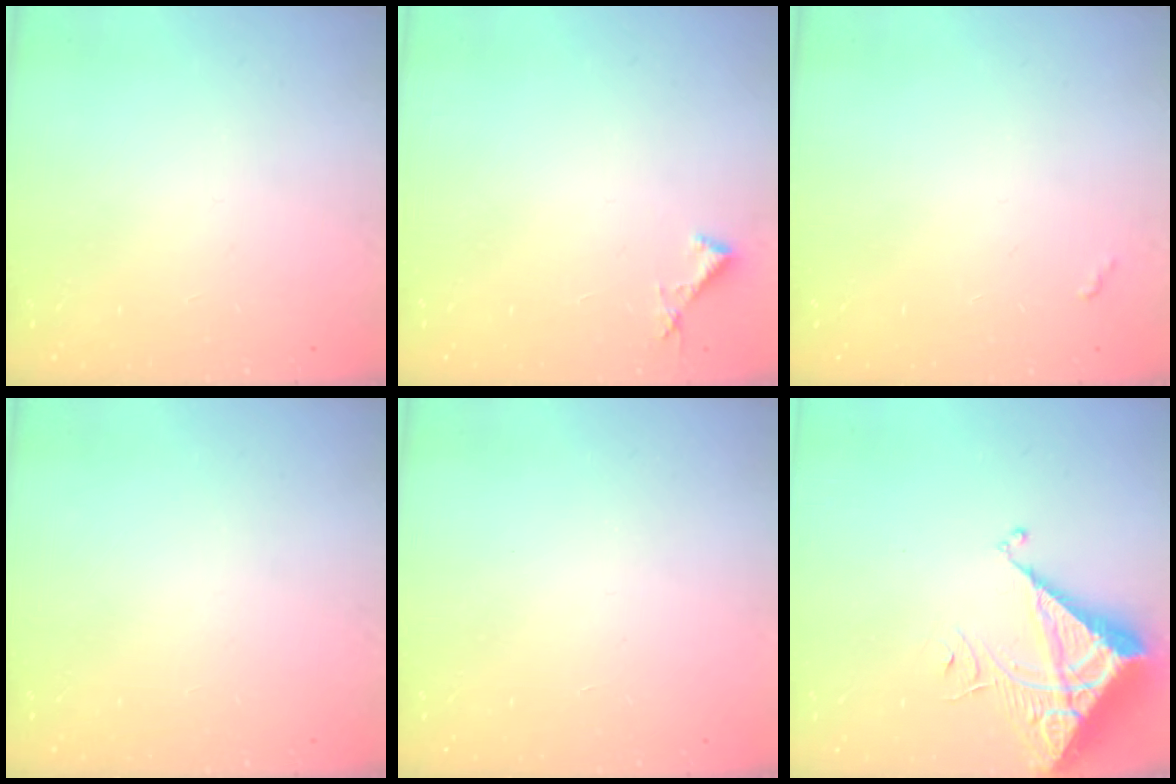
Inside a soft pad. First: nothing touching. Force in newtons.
{"total": 3.6, "press": 3.6, "slide": 0.3}
{"total": 2.8, "press": 2.8, "slide": 0.4}
{"total": 0.0}
{"total": 1.7, "press": 1.6, "slide": 0.1}
{"total": 7.0, "press": 7.0, "slide": 0.6}